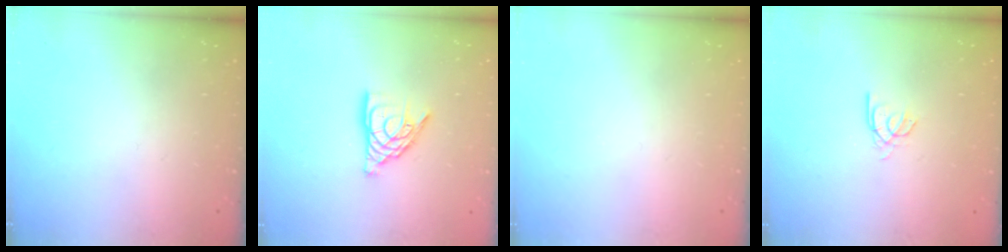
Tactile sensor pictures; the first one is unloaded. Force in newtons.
{"total": 10.4, "press": 10.4, "slide": 1.2}
{"total": 0.0}
{"total": 2.0, "press": 1.9, "slide": 0.4}